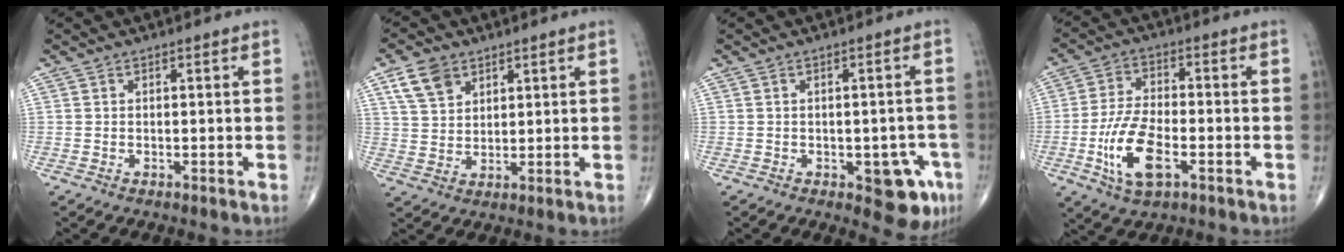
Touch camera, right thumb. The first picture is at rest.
{"total": 6.9, "force": [3.8, 4.6, 3.4], "torque": [-0.050, -0.012, 0.076]}
{"total": 6.7, "force": [-3.3, 3.1, 4.9], "torque": [-0.030, 0.019, -0.038]}
{"total": 11.5, "force": [-3.9, 5.2, 9.5], "torque": [-0.190, 0.012, -0.073]}